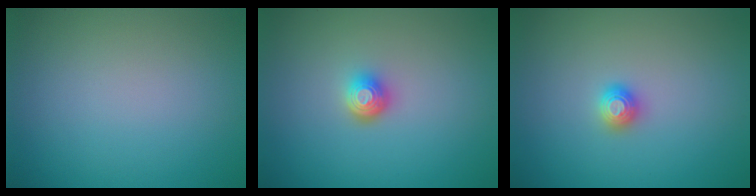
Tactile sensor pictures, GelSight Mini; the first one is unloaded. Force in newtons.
{"total": 1.9, "press": 1.4, "slide": 1.4}
{"total": 1.2, "press": 1.2, "slide": 0.1}